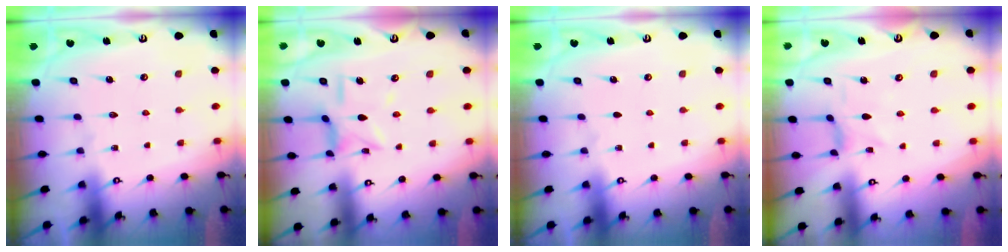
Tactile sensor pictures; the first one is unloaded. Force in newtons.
{"total": 7.6, "press": 7.6, "slide": 0.5}
{"total": 0.0}
{"total": 1.1, "press": 1.1, "slide": 0.4}